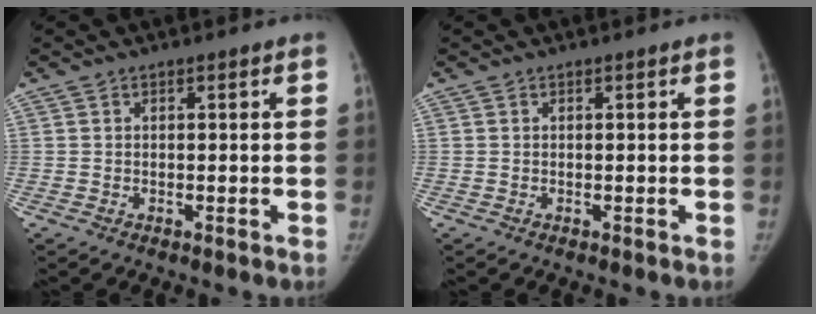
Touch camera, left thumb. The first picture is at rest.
{"total": 0.0}